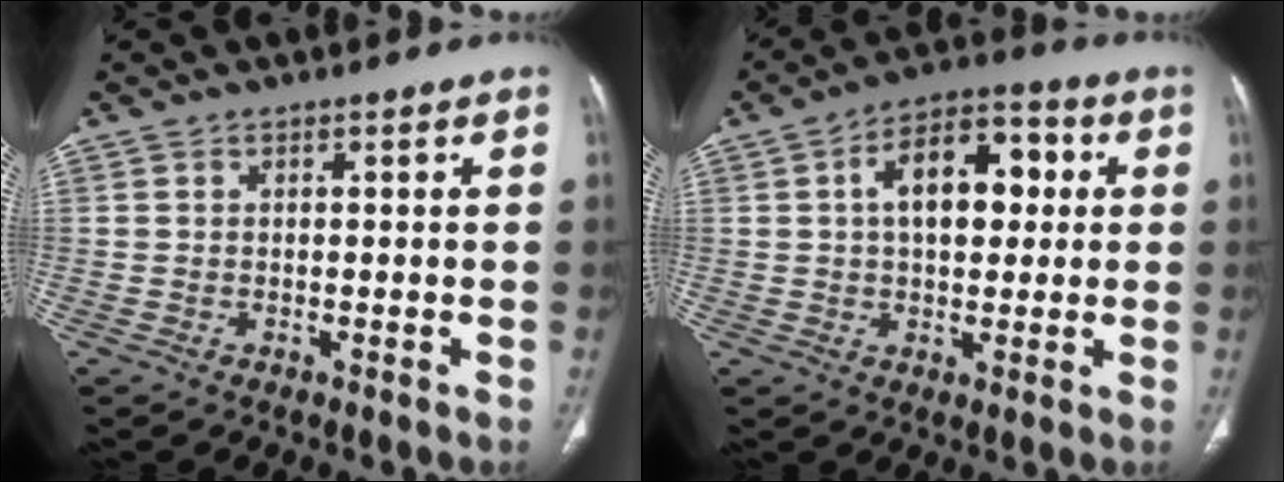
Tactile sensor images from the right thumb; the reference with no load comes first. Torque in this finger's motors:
{"motor_torque": [0.47, 2.50, 1.32, 0.12, 0.09]}